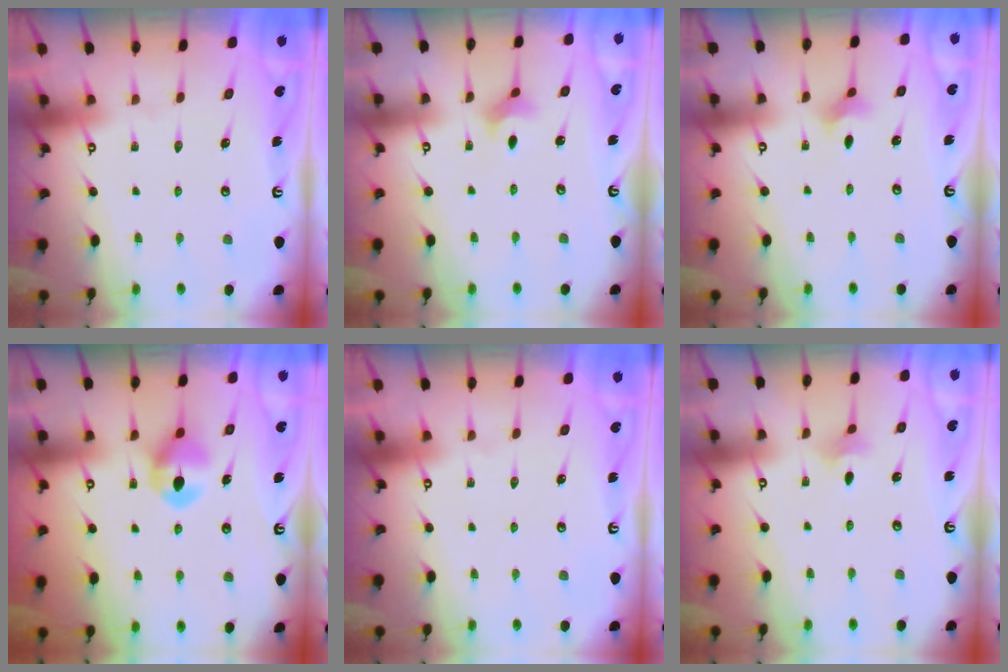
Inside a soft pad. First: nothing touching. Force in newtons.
{"total": 2.7, "press": 2.7, "slide": 0.5}
{"total": 2.3, "press": 2.2, "slide": 0.4}
{"total": 8.0, "press": 7.9, "slide": 0.5}
{"total": 0.0}
{"total": 4.1, "press": 4.1, "slide": 0.7}